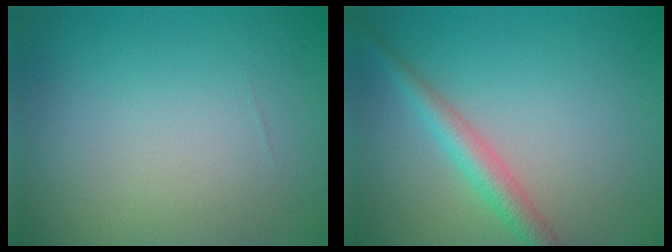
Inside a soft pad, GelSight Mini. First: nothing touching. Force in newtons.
{"total": 2.9, "press": 2.9, "slide": 0.1}